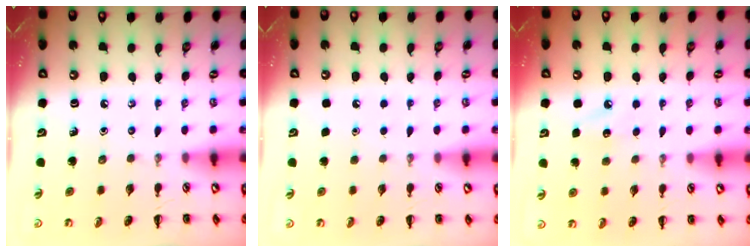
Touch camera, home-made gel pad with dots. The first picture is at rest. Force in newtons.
{"total": 1.6, "press": 1.6, "slide": 0.1}
{"total": 6.1, "press": 5.9, "slide": 1.5}